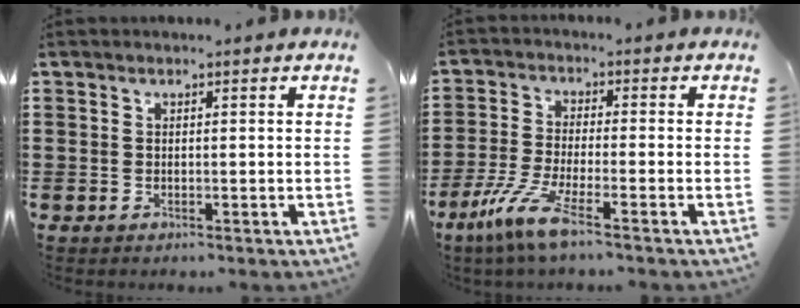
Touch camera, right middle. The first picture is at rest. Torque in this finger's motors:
{"motor_torque": [2.14, 0.00, 0.57, 0.16]}